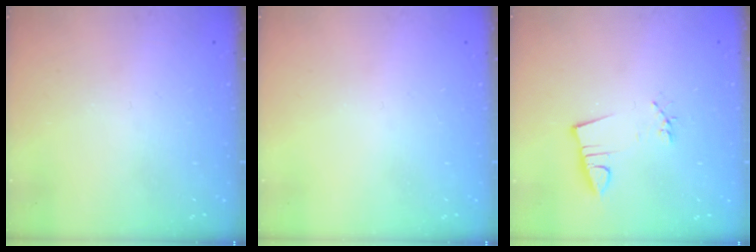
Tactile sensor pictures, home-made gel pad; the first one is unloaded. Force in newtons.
{"total": 0.0}
{"total": 3.2, "press": 1.8, "slide": 2.7}